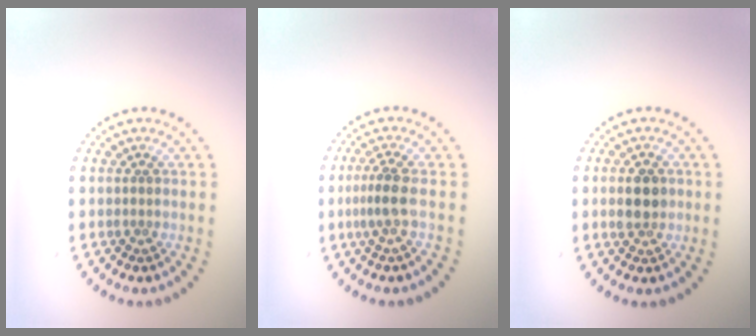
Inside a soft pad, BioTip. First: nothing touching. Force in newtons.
{"total": 2.3, "press": 1.7, "slide": 1.5}
{"total": 2.7, "press": 2.7, "slide": 0.2}